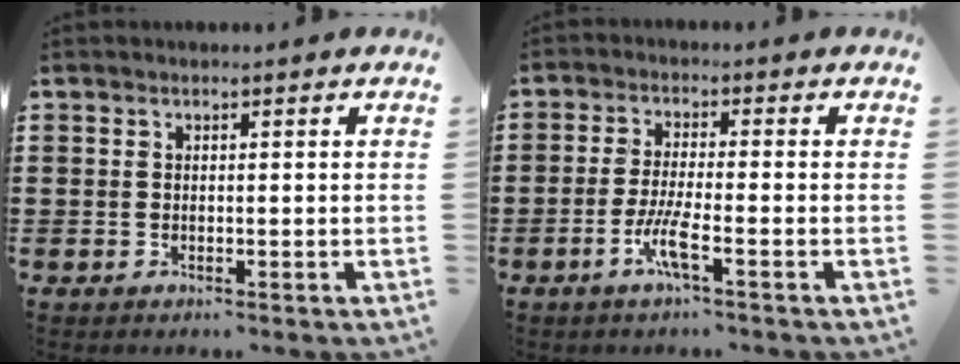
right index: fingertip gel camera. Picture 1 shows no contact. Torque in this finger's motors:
{"motor_torque": [2.14, 0.00, 0.66, 0.15]}